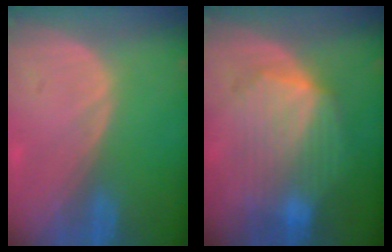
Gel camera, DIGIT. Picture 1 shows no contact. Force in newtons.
{"total": 8.5, "press": 8.5, "slide": 0.3}